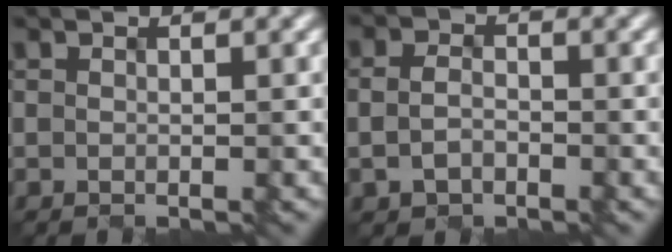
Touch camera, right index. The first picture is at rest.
{"total": 2.1, "force": [-1.2, 1.4, 1.0], "torque": [-0.028, -0.001, -0.013]}